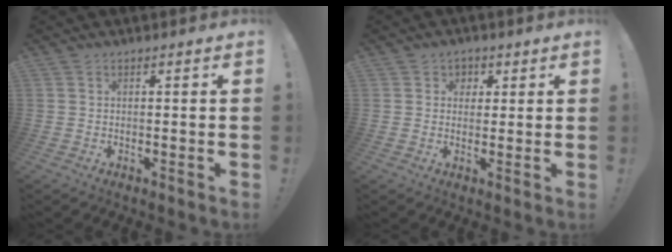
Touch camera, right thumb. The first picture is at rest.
{"total": 3.7, "force": [1.2, 3.4, 0.6], "torque": [-0.001, -0.007, 0.019]}